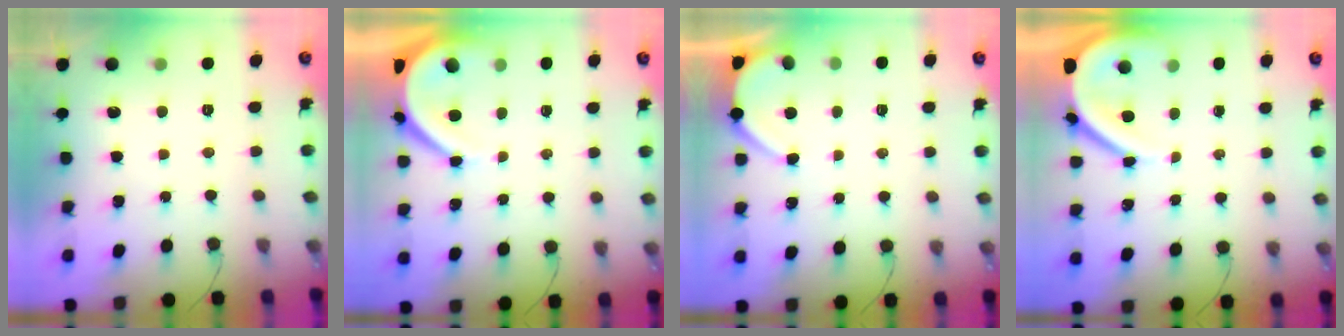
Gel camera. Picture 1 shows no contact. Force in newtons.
{"total": 7.0, "press": 7.0, "slide": 0.4}
{"total": 2.9, "press": 2.9, "slide": 0.4}
{"total": 6.4, "press": 6.4, "slide": 0.9}